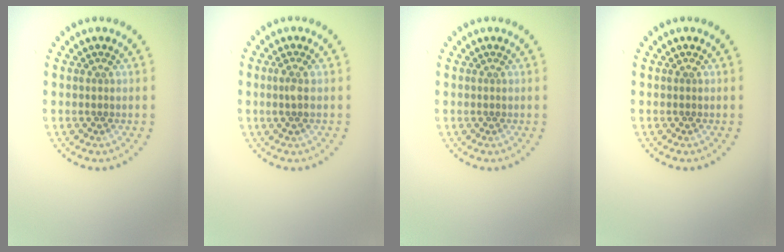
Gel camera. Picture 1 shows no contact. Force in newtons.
{"total": 1.4, "press": 1.2, "slide": 0.6}
{"total": 0.0}
{"total": 0.0}